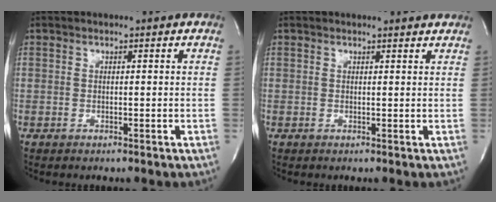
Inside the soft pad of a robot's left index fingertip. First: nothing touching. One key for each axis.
{"total": 3.0, "fx": 2.9, "fy": 0.2, "fz": 0.3, "tx": -0.010, "ty": -0.005, "tz": 0.022}